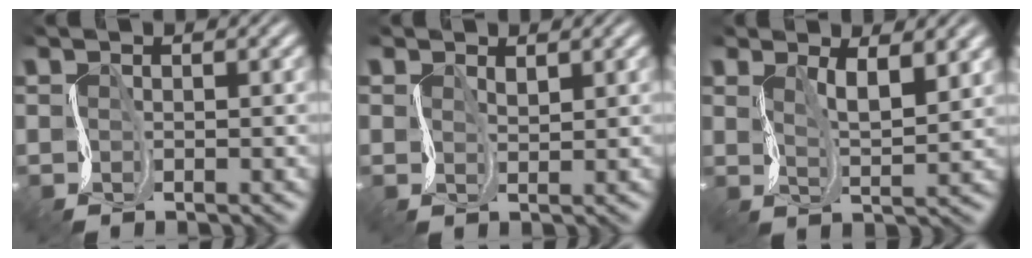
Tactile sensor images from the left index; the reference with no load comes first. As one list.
[{"total": 0.7, "force": [0.5, 0.3, 0.3], "torque": [-0.010, -0.005, 0.011]}, {"total": 3.3, "force": [1.4, 1.0, 2.9], "torque": [-0.064, -0.011, 0.022]}]